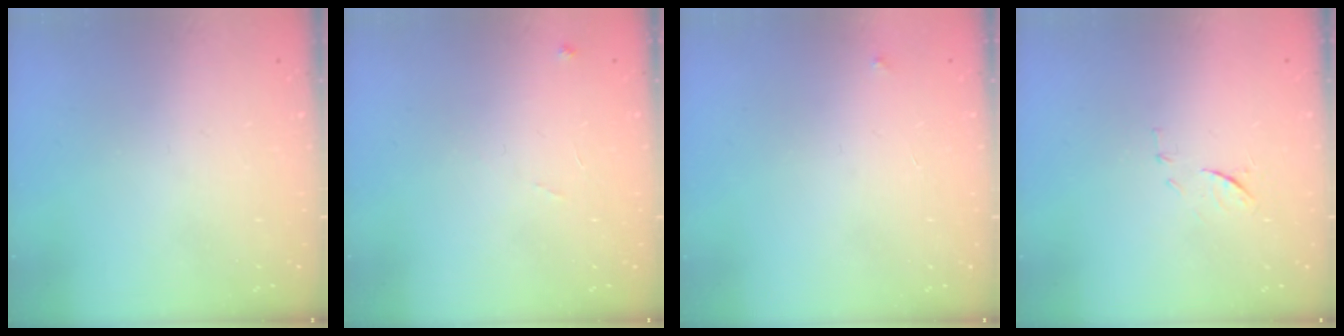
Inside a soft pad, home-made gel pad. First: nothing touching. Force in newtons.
{"total": 6.2, "press": 6.2, "slide": 0.8}
{"total": 2.5, "press": 2.4, "slide": 0.4}
{"total": 6.2, "press": 6.2, "slide": 1.0}